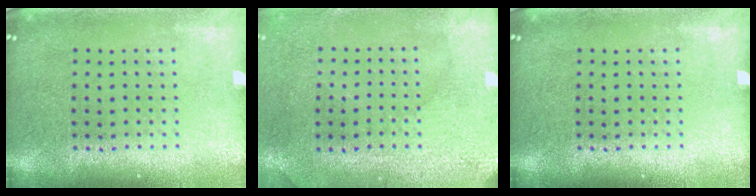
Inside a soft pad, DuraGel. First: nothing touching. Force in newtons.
{"total": 3.0, "press": 2.5, "slide": 1.7}
{"total": 0.0}